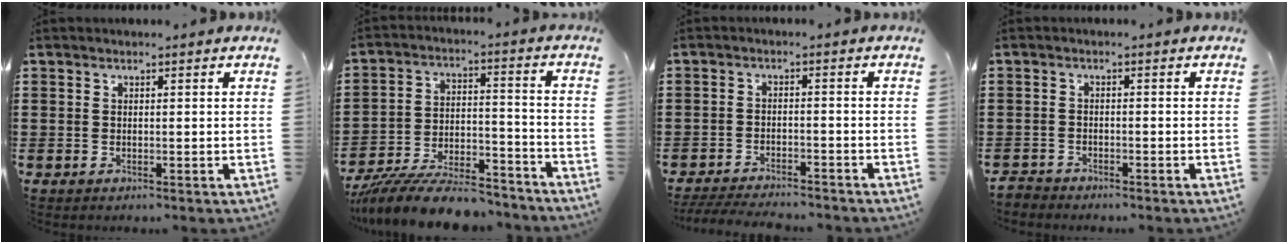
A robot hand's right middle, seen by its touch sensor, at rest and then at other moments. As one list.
[{"total": 10.9, "force": [-9.8, 1.9, 4.2], "torque": [-0.070, 0.028, -0.190]}, {"total": 4.0, "force": [-3.9, 0.5, 0.7], "torque": [-0.018, 0.000, -0.082]}, {"total": 2.2, "force": [-2.1, 0.5, -0.2], "torque": [-0.003, 0.002, -0.048]}]